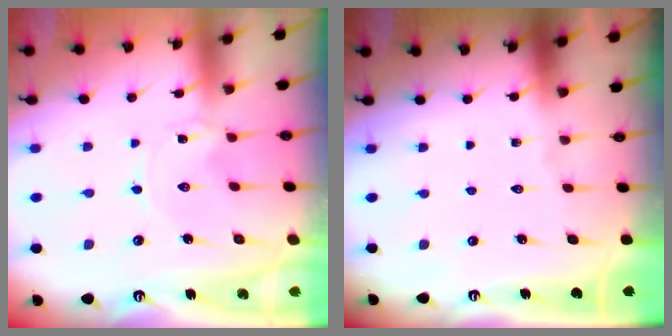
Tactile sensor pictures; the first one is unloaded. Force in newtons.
{"total": 0.0}